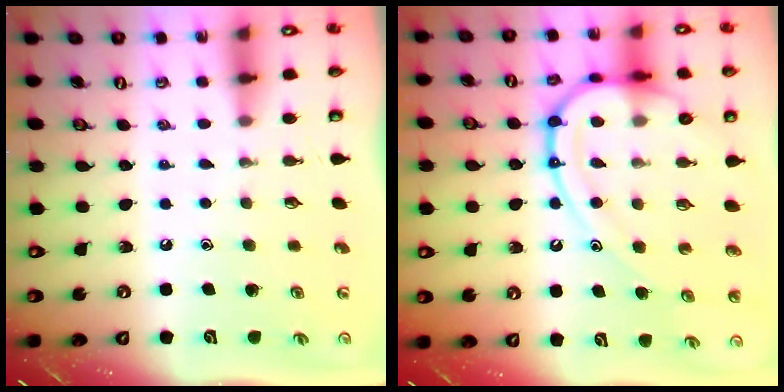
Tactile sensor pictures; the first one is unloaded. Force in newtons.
{"total": 15.9, "press": 15.9, "slide": 1.1}